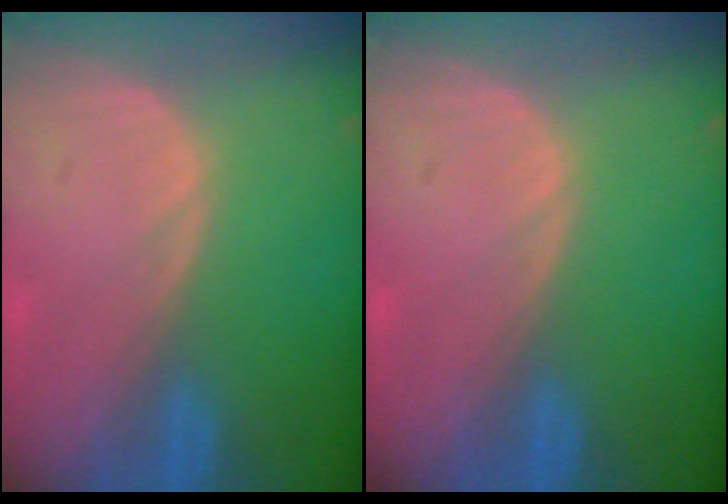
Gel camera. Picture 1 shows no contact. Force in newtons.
{"total": 0.0}